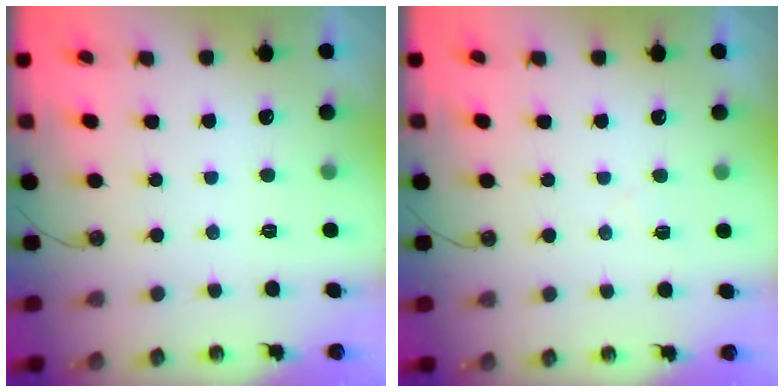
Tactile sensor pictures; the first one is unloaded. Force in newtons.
{"total": 3.8, "press": 3.8, "slide": 0.5}